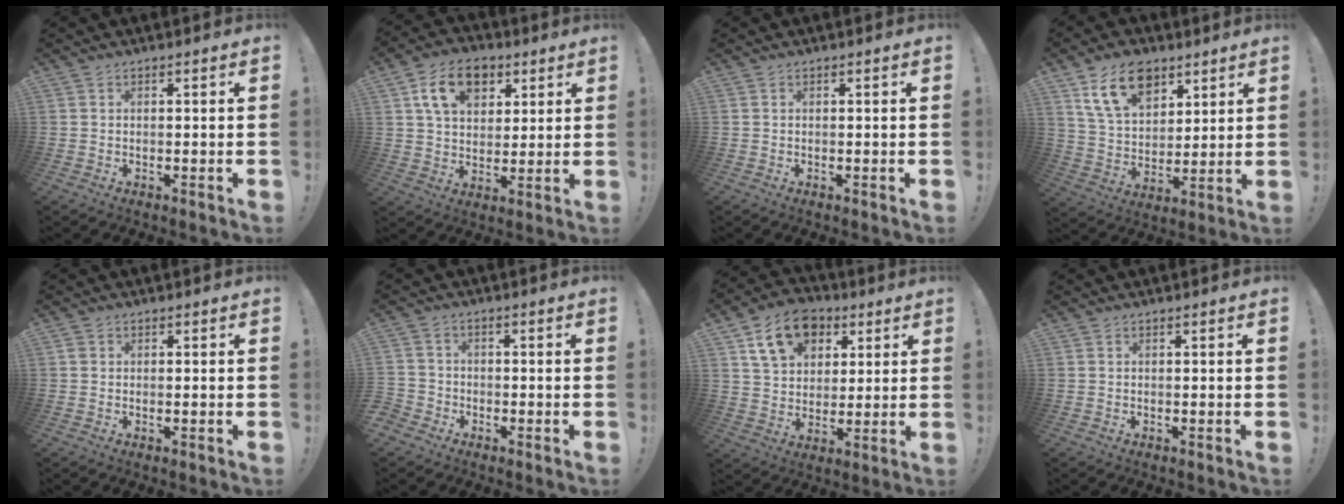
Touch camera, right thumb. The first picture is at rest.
{"total": 13.5, "force": [6.3, 9.3, 7.4], "torque": [-0.111, -0.011, 0.119]}
{"total": 0.0}
{"total": 14.9, "force": [8.4, 9.7, 7.6], "torque": [-0.123, -0.034, 0.159]}
{"total": 0.7, "force": [-0.1, 0.7, 0.3], "torque": [-0.004, 0.004, -0.001]}
{"total": 3.6, "force": [-2.2, 2.7, 0.8], "torque": [-0.026, 0.013, -0.040]}
{"total": 14.7, "force": [7.0, 10.7, 7.1], "torque": [-0.106, -0.021, 0.136]}
{"total": 0.0}